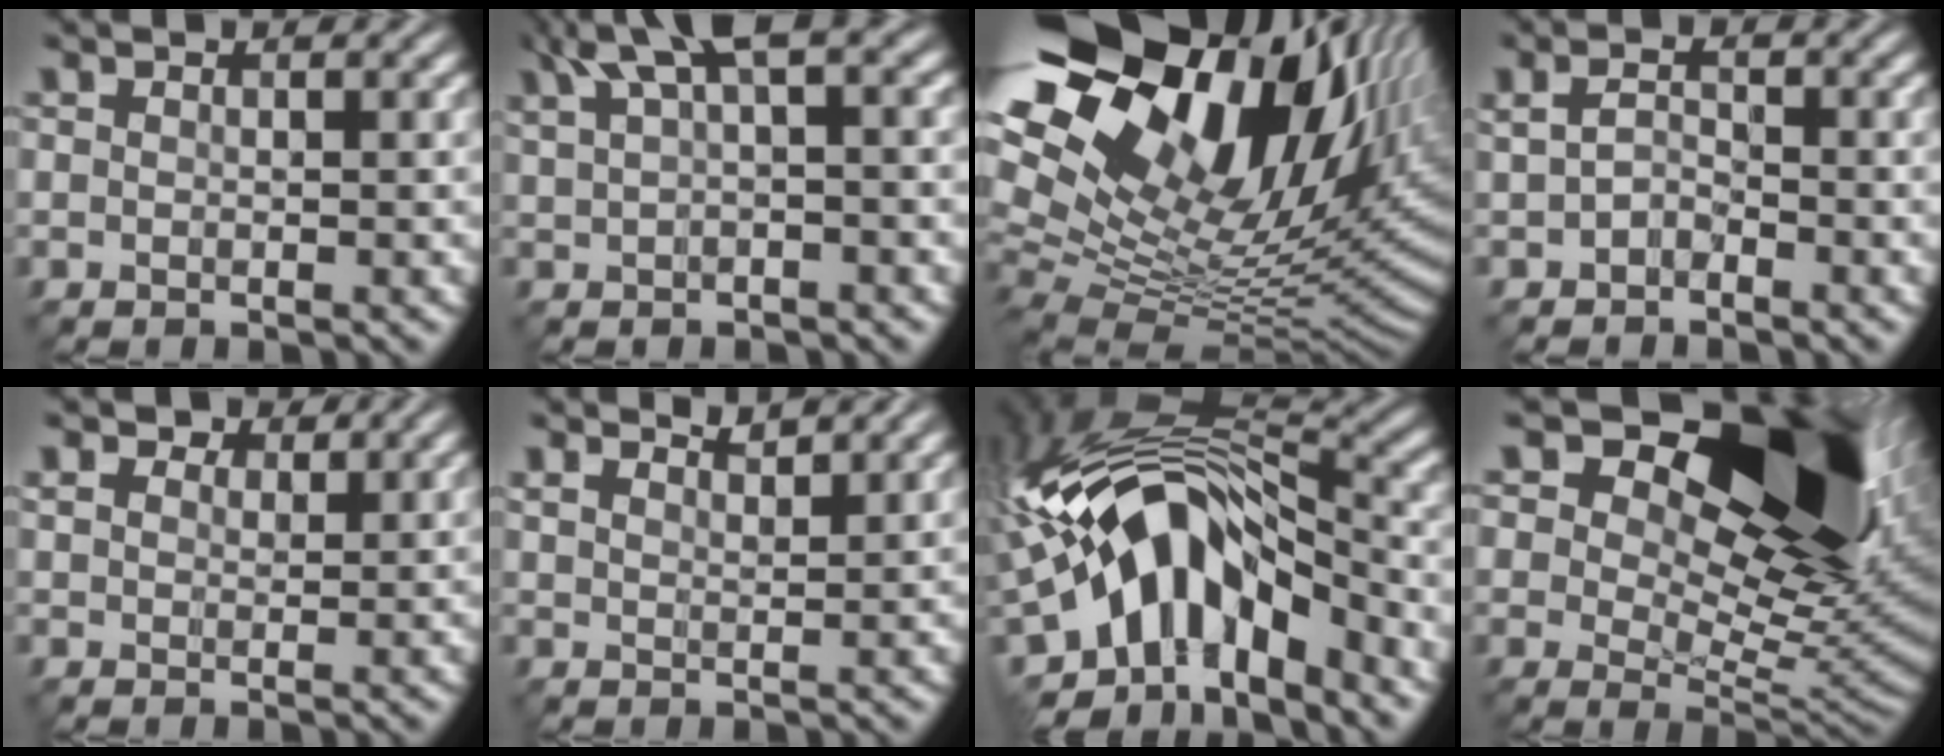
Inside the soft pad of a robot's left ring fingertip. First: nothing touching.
{"total": 5.2, "force": [2.8, 1.2, 4.1], "torque": [-0.071, 0.017, 0.051]}
{"total": 21.5, "force": [8.5, 12.4, 15.3], "torque": [-0.283, 0.048, 0.178]}
{"total": 1.3, "force": [-0.6, 0.7, 0.9], "torque": [-0.023, 0.001, -0.016]}
{"total": 2.5, "force": [2.0, 1.3, 0.8], "torque": [-0.022, 0.004, 0.030]}
{"total": 2.9, "force": [2.7, 0.4, 1.0], "torque": [-0.007, 0.006, 0.035]}
{"total": 12.8, "force": [-4.9, 6.7, 9.7], "torque": [-0.156, 0.017, -0.094]}
{"total": 17.8, "force": [8.2, 9.3, 12.8], "torque": [-0.168, 0.030, 0.122]}